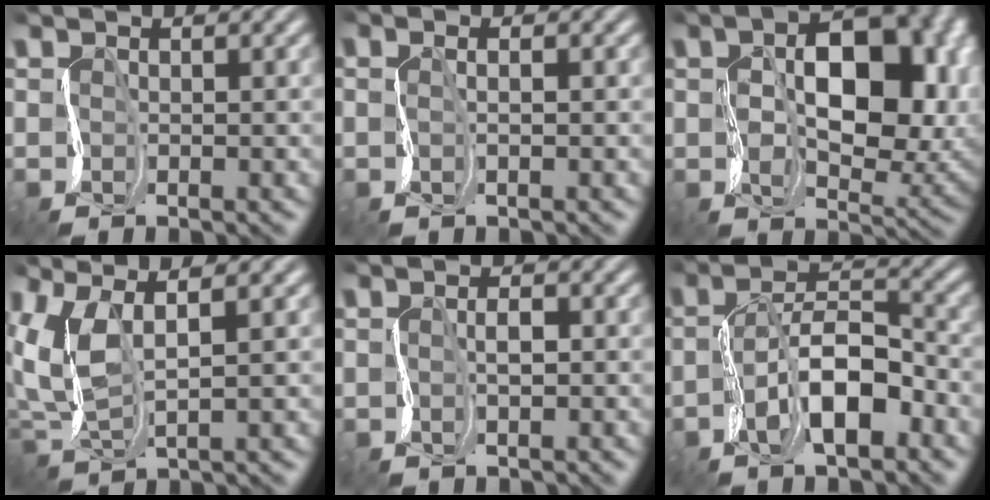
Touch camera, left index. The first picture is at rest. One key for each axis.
{"total": 0.9, "fx": 0.8, "fy": 0.3, "fz": 0.4, "tx": -0.017, "ty": 0.012, "tz": 0.001}
{"total": 10.4, "fx": 2.1, "fy": 6.1, "fz": 8.1, "tx": -0.126, "ty": 0.012, "tz": 0.040}
{"total": 3.3, "fx": 2.1, "fy": 1.0, "fz": 2.3, "tx": -0.100, "ty": 0.009, "tz": 0.047}
{"total": 0.8, "fx": 0.3, "fy": -0.5, "fz": -0.5, "tx": -0.009, "ty": 0.007, "tz": 0.010}
{"total": 5.2, "fx": -2.4, "fy": 1.9, "fz": 4.2, "tx": -0.098, "ty": 0.017, "tz": -0.044}